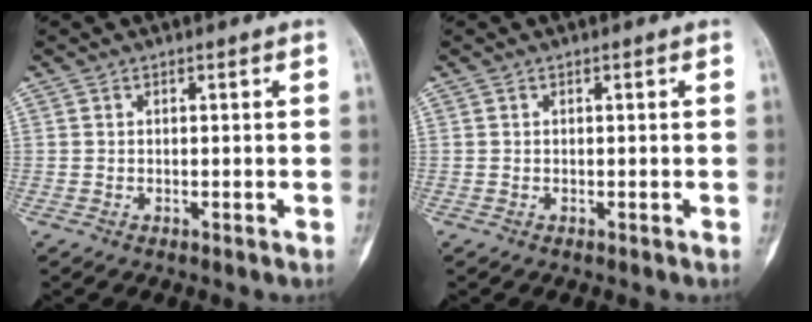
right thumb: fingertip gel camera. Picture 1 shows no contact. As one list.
[{"total": 0.0}]